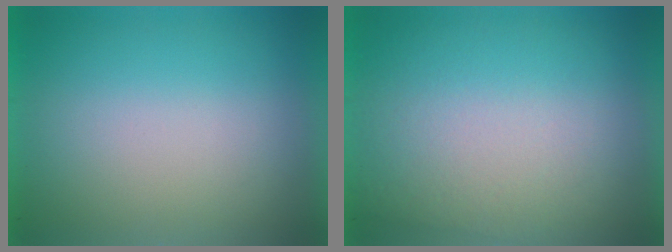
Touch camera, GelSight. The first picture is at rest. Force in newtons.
{"total": 3.2}